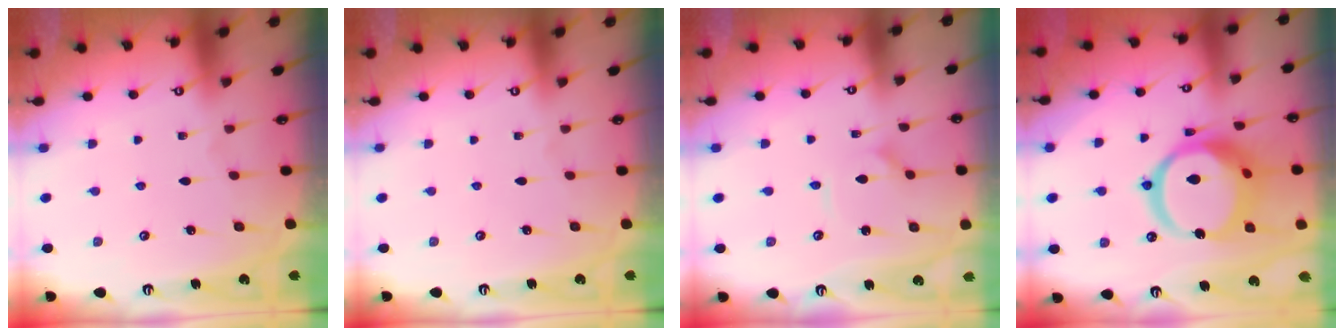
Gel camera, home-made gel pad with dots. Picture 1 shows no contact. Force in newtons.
{"total": 0.0}
{"total": 1.9, "press": 1.9, "slide": 0.2}
{"total": 17.9, "press": 17.8, "slide": 2.1}